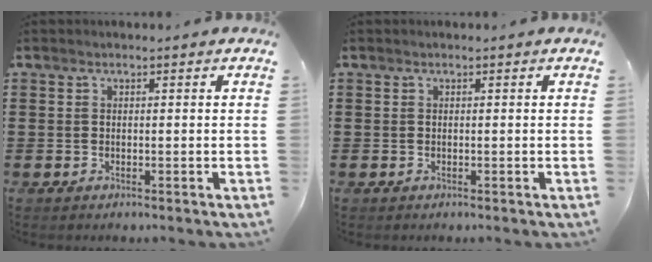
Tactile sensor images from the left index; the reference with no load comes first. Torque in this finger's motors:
{"motor_torque": [0.74, 0.74, 0.00, 0.00]}